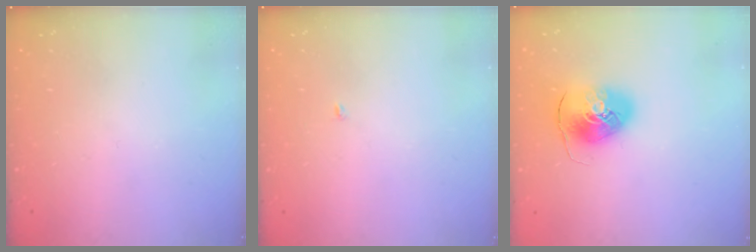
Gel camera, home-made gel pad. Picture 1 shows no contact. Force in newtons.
{"total": 1.9, "press": 1.9, "slide": 0.2}
{"total": 9.3, "press": 9.2, "slide": 1.0}